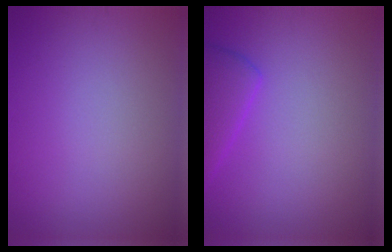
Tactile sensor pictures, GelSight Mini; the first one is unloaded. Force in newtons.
{"total": 3.0, "press": 3.0, "slide": 0.3}